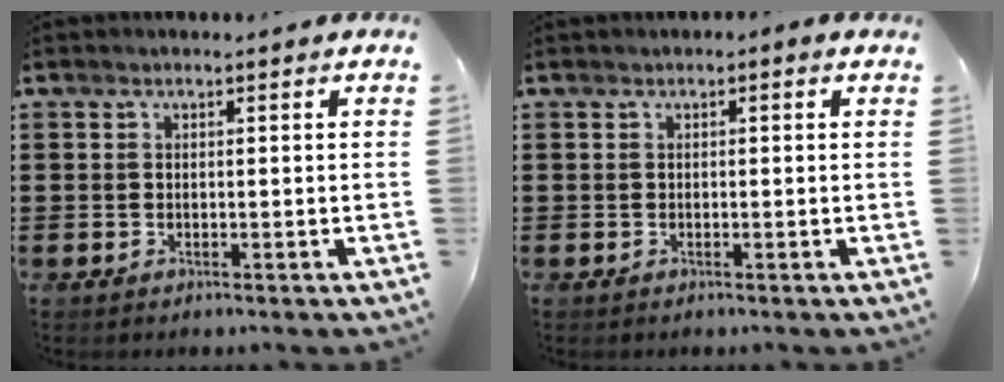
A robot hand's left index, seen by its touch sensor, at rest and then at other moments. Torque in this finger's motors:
{"motor_torque": [-1.12, -1.02, -0.89, -0.21]}